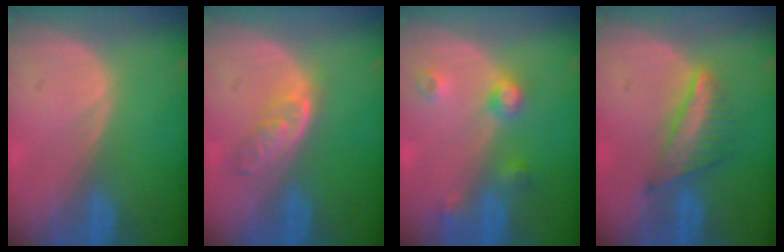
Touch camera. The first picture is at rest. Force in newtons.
{"total": 4.9, "press": 4.3, "slide": 2.2}
{"total": 4.3, "press": 3.8, "slide": 1.9}
{"total": 6.3, "press": 5.8, "slide": 2.6}